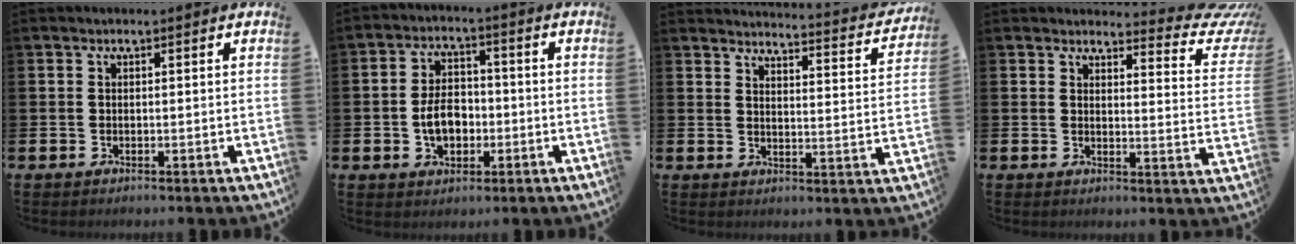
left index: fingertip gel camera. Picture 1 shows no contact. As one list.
[{"total": 5.2, "force": [-1.1, 3.7, 3.6], "torque": [-0.057, 0.006, -0.025]}, {"total": 3.7, "force": [3.6, 0.0, 0.6], "torque": [-0.010, -0.044, 0.053]}, {"total": 4.7, "force": [4.1, 1.5, 1.6], "torque": [-0.008, -0.045, 0.060]}]